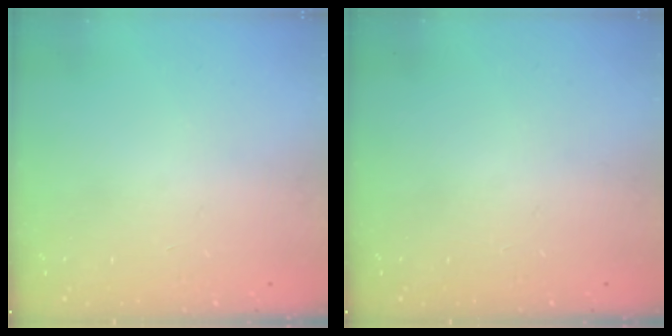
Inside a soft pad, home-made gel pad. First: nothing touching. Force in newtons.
{"total": 0.0}